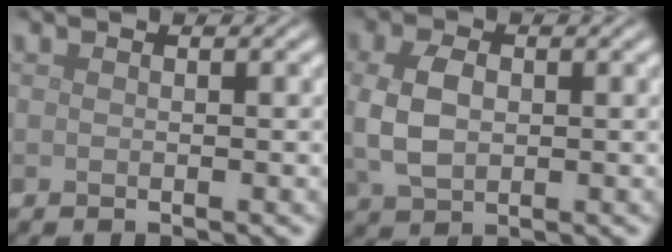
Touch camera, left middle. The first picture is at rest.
{"total": 4.5, "force": [0.2, 3.0, 3.3], "torque": [-0.080, 0.001, 0.008]}